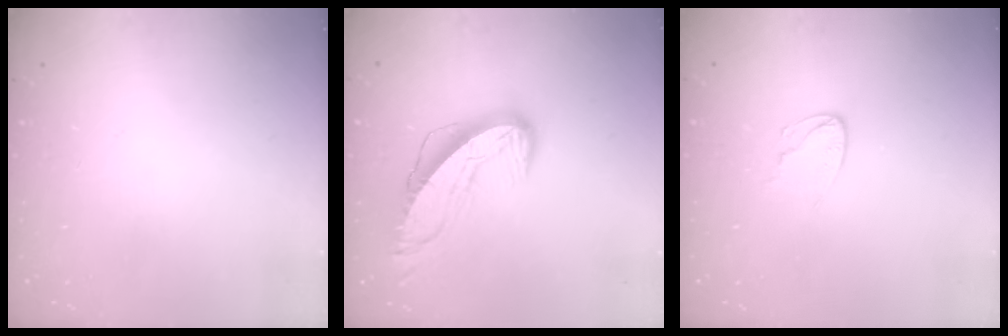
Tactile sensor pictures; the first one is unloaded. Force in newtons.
{"total": 11.8, "press": 11.7, "slide": 1.2}
{"total": 6.3, "press": 6.2, "slide": 0.6}